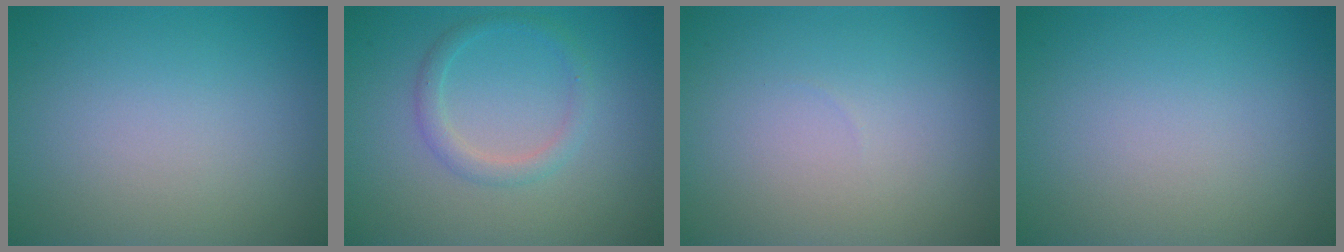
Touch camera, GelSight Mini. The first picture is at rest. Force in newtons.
{"total": 1.9, "press": 1.8, "slide": 0.1}
{"total": 0.0}
{"total": 0.0}